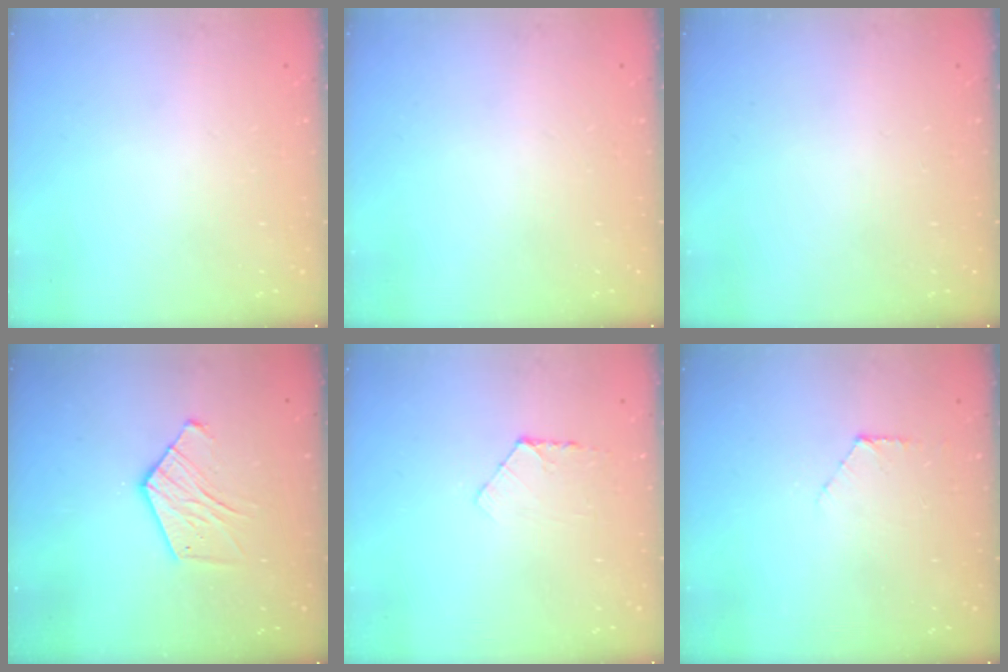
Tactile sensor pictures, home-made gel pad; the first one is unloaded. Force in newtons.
{"total": 0.0}
{"total": 0.0}
{"total": 8.8, "press": 8.8, "slide": 0.3}
{"total": 4.5, "press": 4.5, "slide": 0.5}
{"total": 4.4, "press": 4.4, "slide": 0.4}